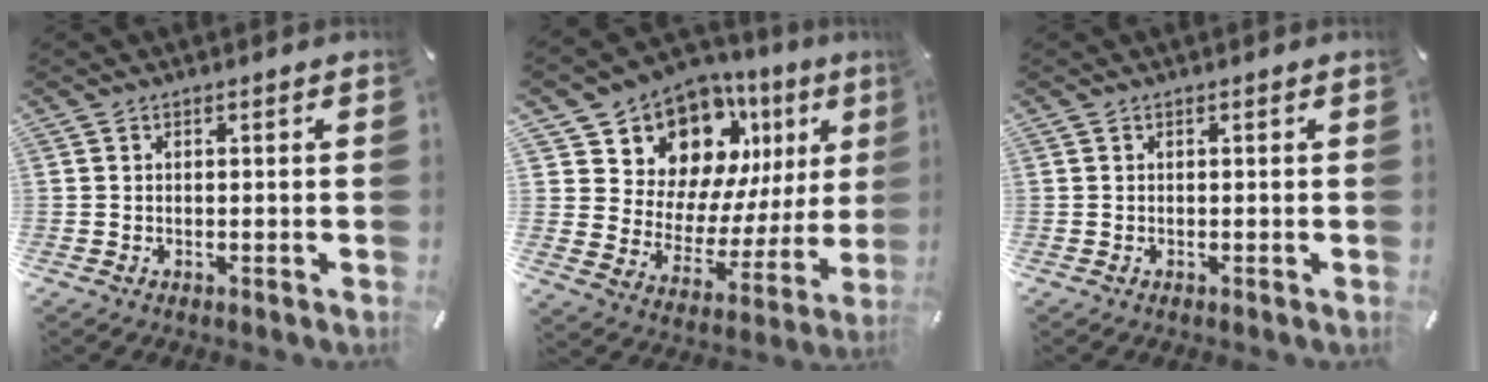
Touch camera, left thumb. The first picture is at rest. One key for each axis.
{"total": 13.9, "fx": 10.5, "fy": 8.3, "fz": 4.0, "tx": -0.060, "ty": -0.106, "tz": 0.185}
{"total": 0.0}